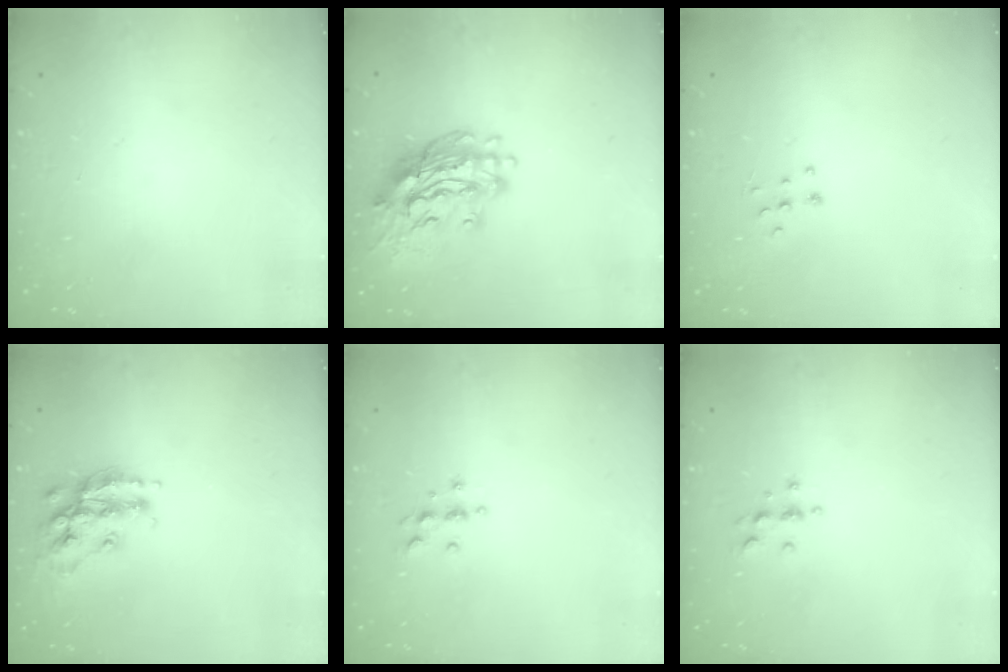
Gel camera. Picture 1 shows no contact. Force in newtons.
{"total": 18.5, "press": 18.4, "slide": 2.1}
{"total": 3.7, "press": 3.7, "slide": 0.2}
{"total": 15.1, "press": 15.0, "slide": 1.0}
{"total": 3.7, "press": 3.6, "slide": 0.5}
{"total": 3.3, "press": 3.3, "slide": 0.4}